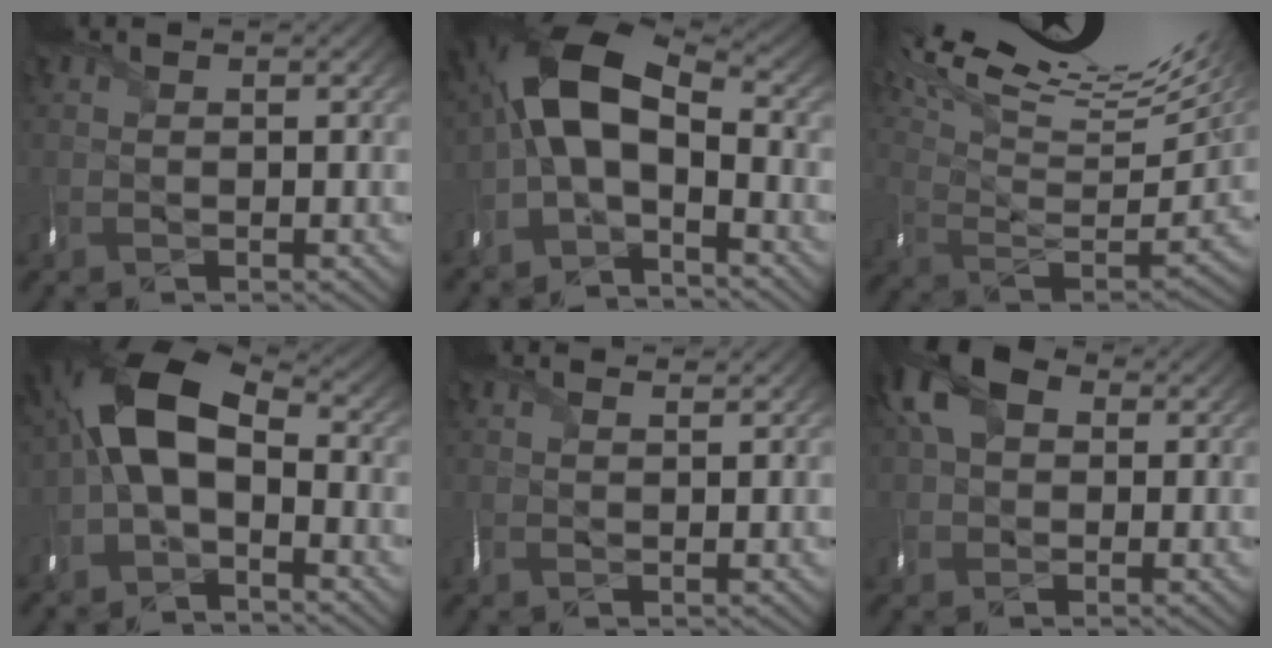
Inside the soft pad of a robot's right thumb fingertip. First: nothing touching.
{"total": 11.6, "force": [-1.6, 5.7, 9.9], "torque": [-0.205, 0.024, -0.058]}
{"total": 19.9, "force": [13.4, 5.6, 13.6], "torque": [-0.287, 0.041, 0.199]}
{"total": 10.1, "force": [-1.2, 5.3, 8.5], "torque": [-0.180, 0.027, -0.048]}
{"total": 2.4, "force": [2.1, 0.2, 1.2], "torque": [-0.033, 0.010, 0.031]}
{"total": 6.9, "force": [1.9, 4.7, 4.6], "torque": [-0.109, 0.017, 0.026]}